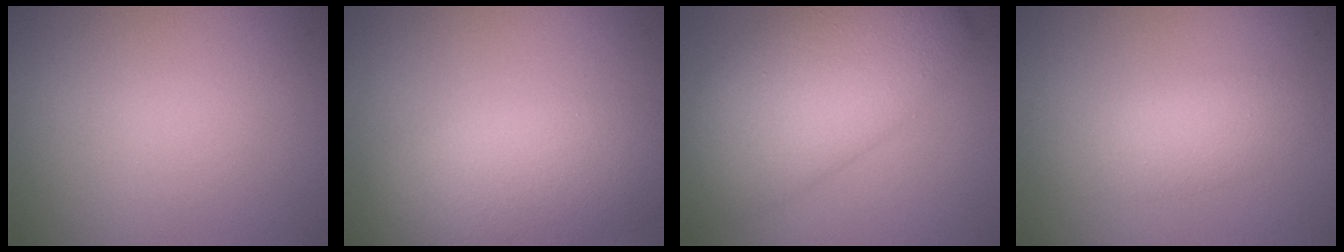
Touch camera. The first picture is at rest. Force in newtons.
{"total": 7.0, "press": 7.0, "slide": 0.6}
{"total": 9.6, "press": 9.6, "slide": 0.2}
{"total": 2.6, "press": 2.6, "slide": 0.1}